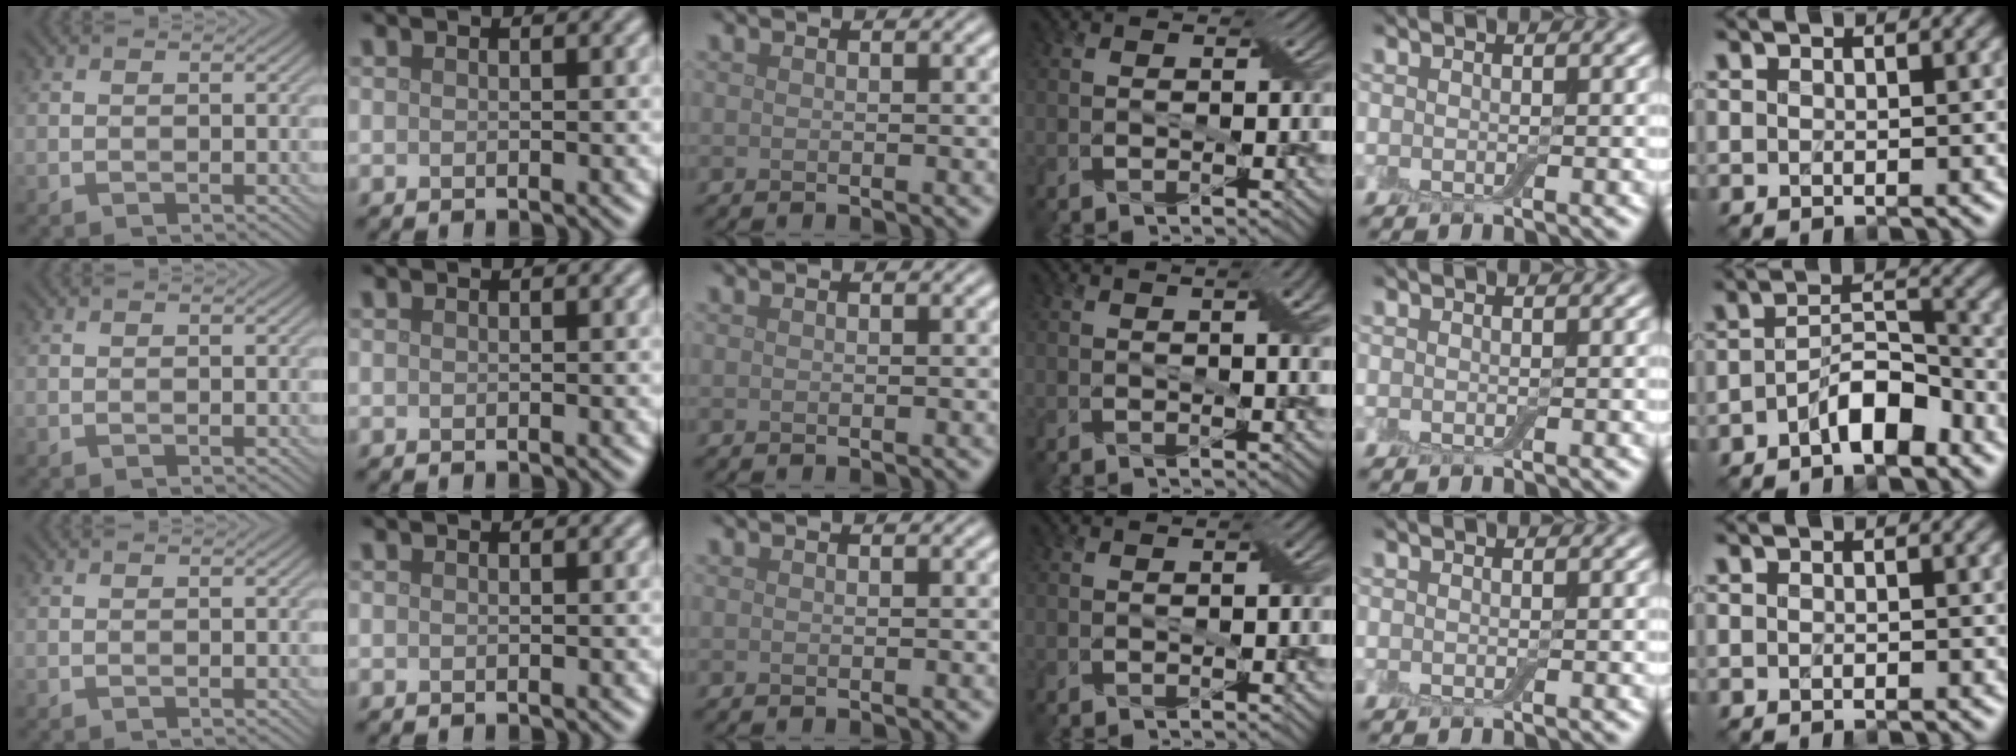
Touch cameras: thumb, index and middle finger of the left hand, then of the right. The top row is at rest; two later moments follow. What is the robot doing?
{"motion": "pour", "object": "bottle"}